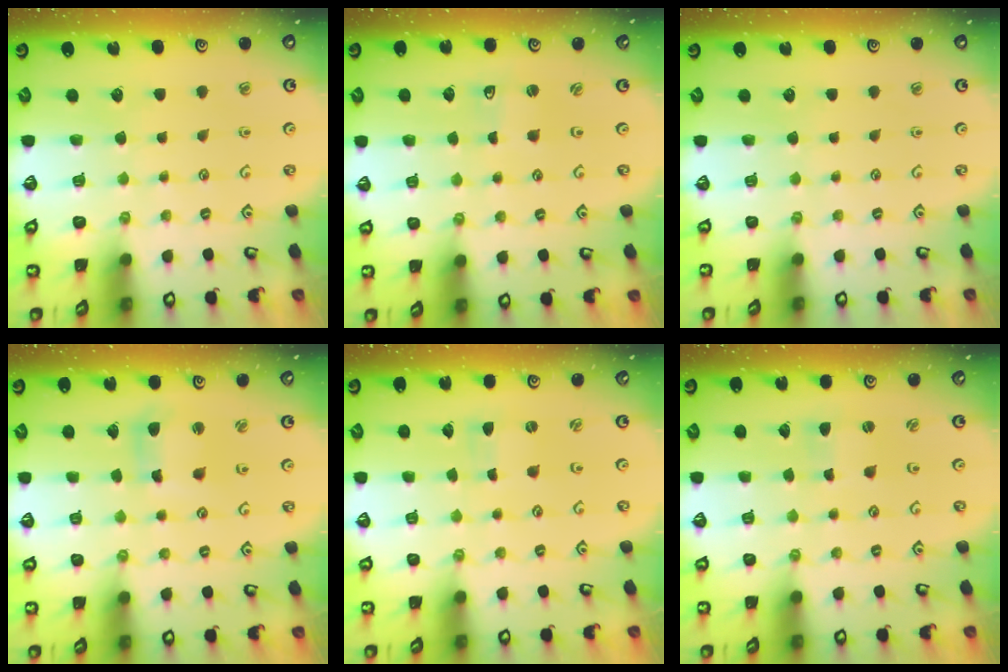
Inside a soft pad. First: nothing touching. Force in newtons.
{"total": 1.4, "press": 1.4, "slide": 0.0}
{"total": 0.0}
{"total": 5.7, "press": 5.6, "slide": 0.8}
{"total": 0.0}
{"total": 1.9, "press": 1.9, "slide": 0.4}